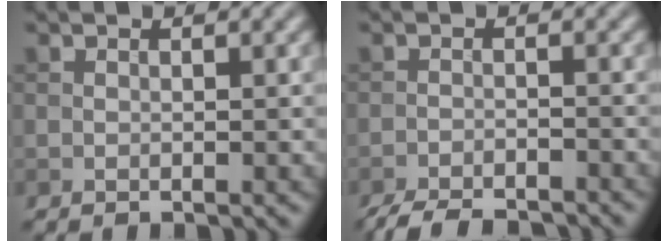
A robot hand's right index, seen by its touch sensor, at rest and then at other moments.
{"total": 5.8, "force": [-5.4, 1.0, 1.8], "torque": [-0.035, -0.015, -0.087]}